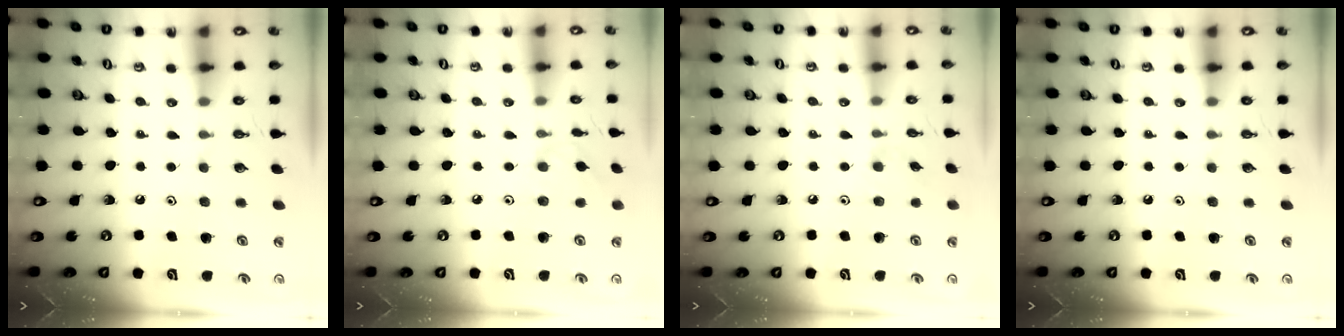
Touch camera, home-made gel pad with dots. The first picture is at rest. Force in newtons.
{"total": 1.4, "press": 1.4, "slide": 0.4}
{"total": 2.7, "press": 2.6, "slide": 0.4}
{"total": 0.0}